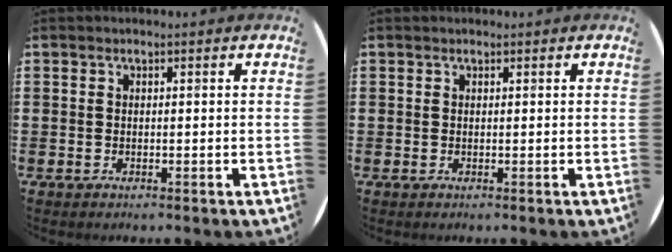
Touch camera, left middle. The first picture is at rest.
{"total": 0.0}